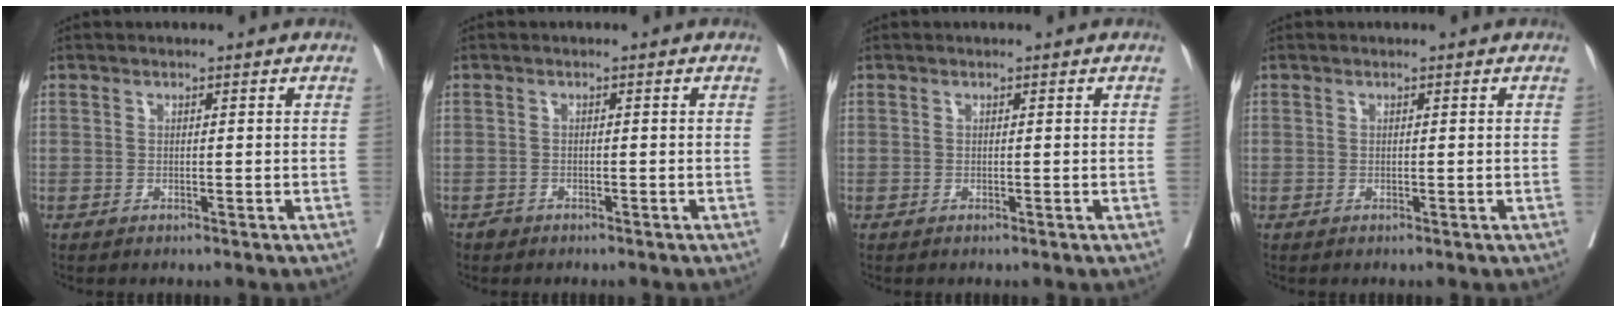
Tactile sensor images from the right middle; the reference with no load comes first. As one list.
[{"total": 0.7, "force": [-0.6, 0.4, 0.0], "torque": [-0.003, 0.002, -0.012]}, {"total": 0.0}, {"total": 0.0}]